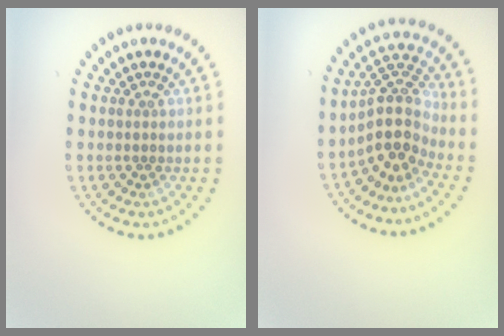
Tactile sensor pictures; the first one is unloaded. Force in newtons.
{"total": 4.5, "press": 3.4, "slide": 3.0}